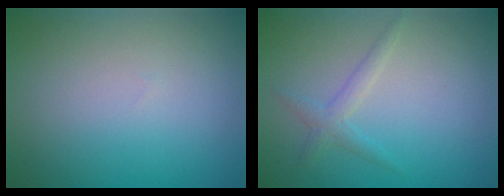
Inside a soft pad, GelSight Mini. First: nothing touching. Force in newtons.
{"total": 1.6, "press": 1.6, "slide": 0.1}